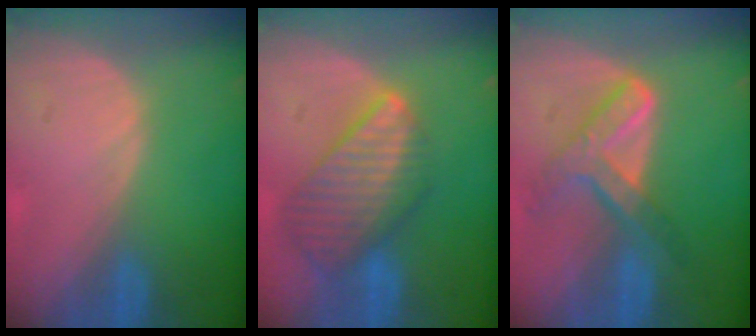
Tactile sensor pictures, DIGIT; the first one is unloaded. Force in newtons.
{"total": 9.4, "press": 8.2, "slide": 4.6}
{"total": 7.5, "press": 6.2, "slide": 4.2}